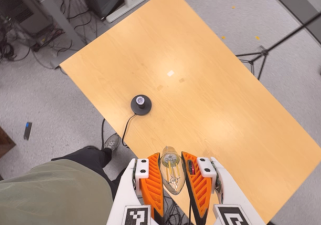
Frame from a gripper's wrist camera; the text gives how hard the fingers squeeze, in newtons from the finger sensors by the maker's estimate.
{"total": 22.0, "left": 24.6, "right": 19.5}